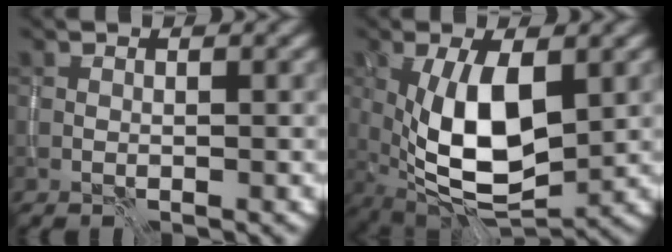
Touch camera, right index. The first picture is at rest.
{"total": 10.0, "force": [-0.1, 4.6, 8.9], "torque": [-0.167, -0.010, -0.001]}